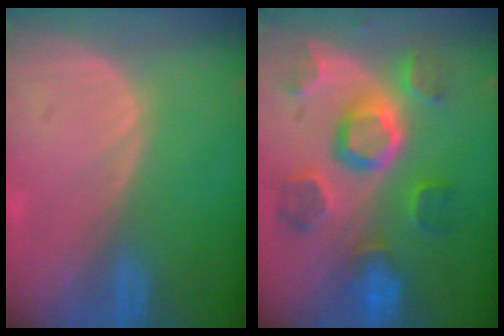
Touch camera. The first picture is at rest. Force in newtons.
{"total": 10.7, "press": 9.7, "slide": 4.4}